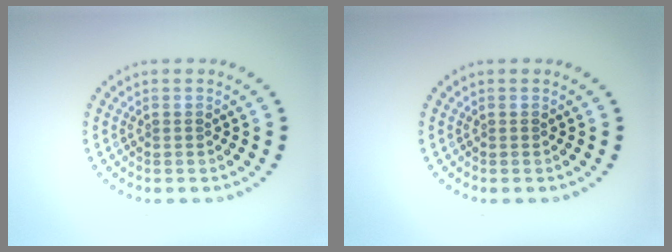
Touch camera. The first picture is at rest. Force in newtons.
{"total": 0.0}